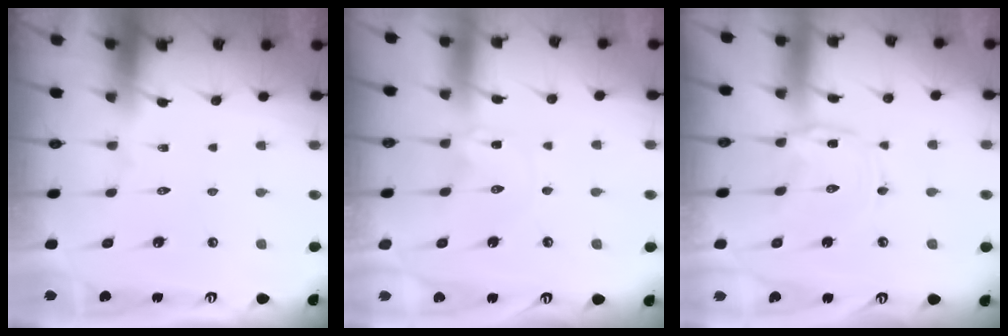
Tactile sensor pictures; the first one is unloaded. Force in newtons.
{"total": 1.5, "press": 1.4, "slide": 0.2}
{"total": 1.5, "press": 1.5, "slide": 0.3}